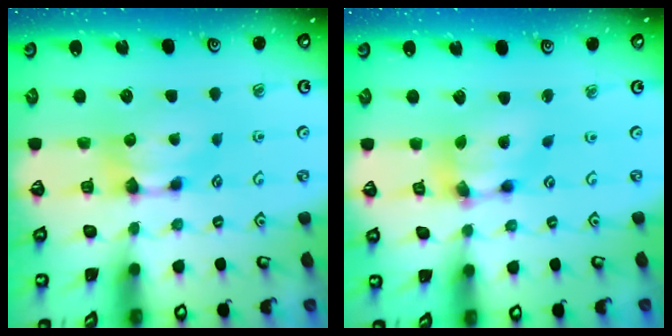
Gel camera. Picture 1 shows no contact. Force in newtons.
{"total": 6.2, "press": 5.9, "slide": 1.8}